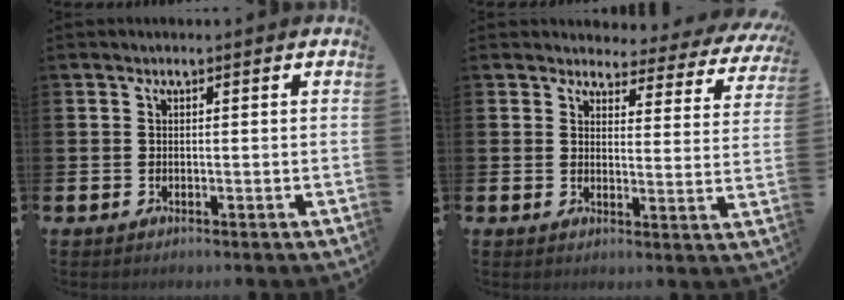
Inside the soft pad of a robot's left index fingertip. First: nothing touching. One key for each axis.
{"total": 3.2, "fx": 2.9, "fy": 1.3, "fz": 0.3, "tx": -0.010, "ty": -0.032, "tz": 0.041}